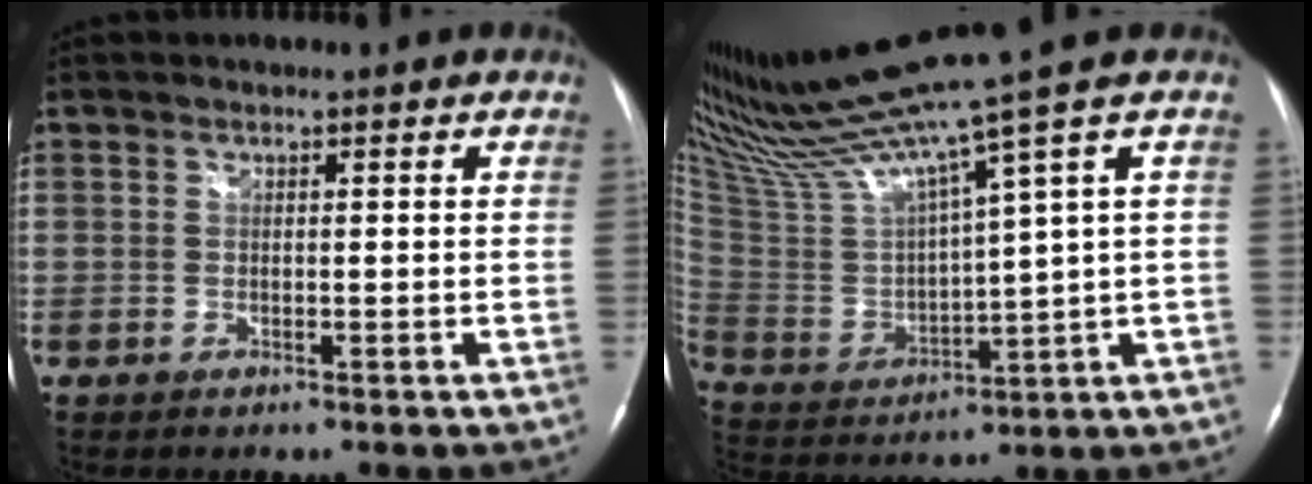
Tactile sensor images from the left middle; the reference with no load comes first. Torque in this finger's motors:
{"motor_torque": [-0.37, -0.57, 0.11, 0.14]}